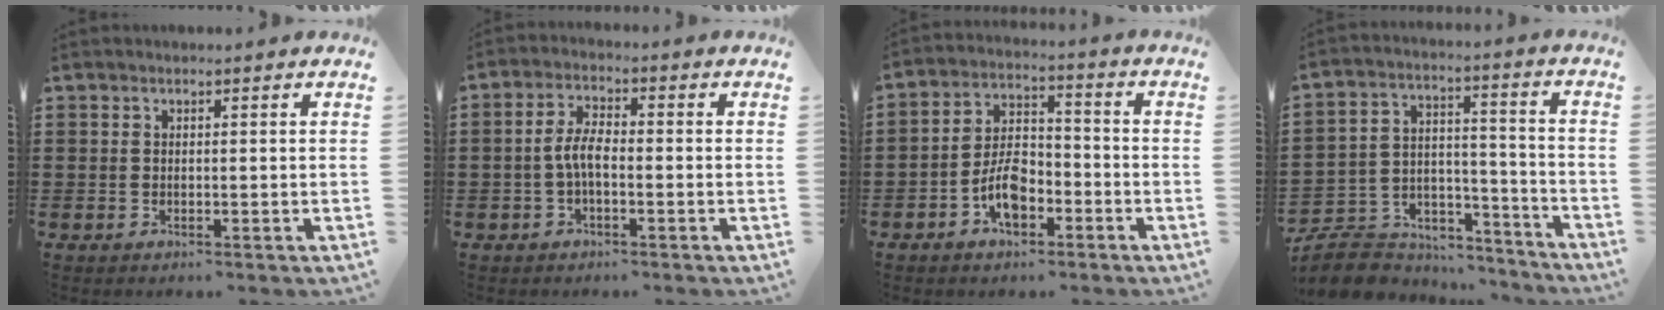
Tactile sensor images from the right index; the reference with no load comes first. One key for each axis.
{"total": 4.4, "fx": -1.0, "fy": 1.8, "fz": 4.0, "tx": -0.099, "ty": -0.002, "tz": -0.027}
{"total": 7.1, "fx": -3.2, "fy": 3.9, "fz": 5.0, "tx": -0.111, "ty": 0.006, "tz": -0.064}
{"total": 8.0, "fx": -6.9, "fy": 3.7, "fz": 1.5, "tx": -0.046, "ty": 0.010, "tz": -0.133}